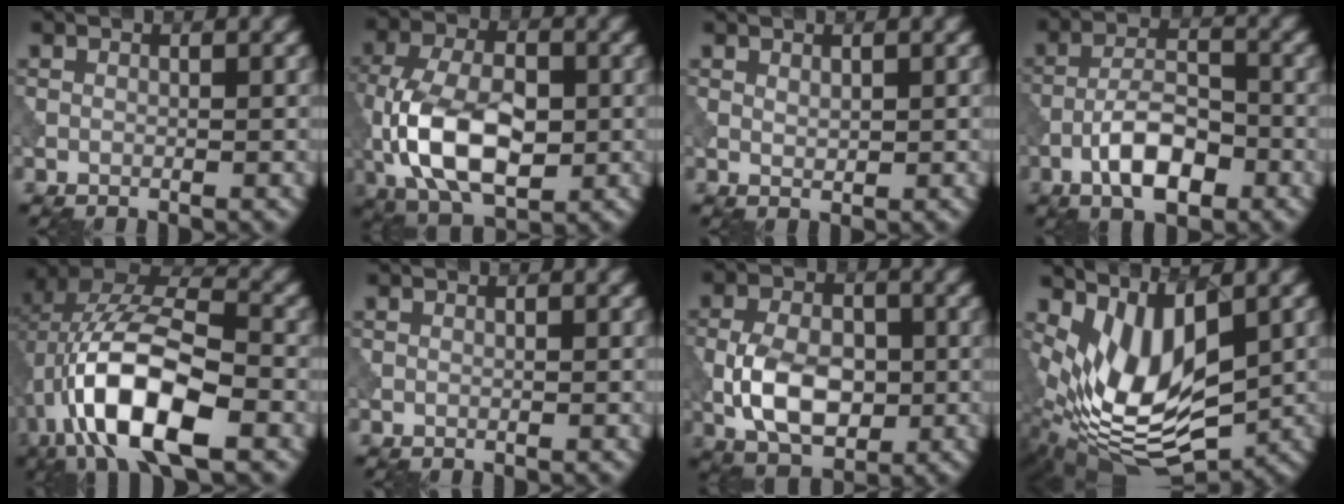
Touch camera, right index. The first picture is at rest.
{"total": 10.4, "force": [-2.1, 5.8, 8.4], "torque": [-0.172, -0.002, -0.046]}
{"total": 0.7, "force": [0.5, 0.3, 0.4], "torque": [-0.011, -0.002, 0.013]}
{"total": 5.9, "force": [-2.8, 2.4, 4.6], "torque": [-0.078, 0.008, -0.054]}
{"total": 12.6, "force": [-4.1, 5.5, 10.5], "torque": [-0.204, 0.009, -0.077]}
{"total": 0.0}
{"total": 6.6, "force": [-1.3, 4.1, 5.1], "torque": [-0.098, -0.001, -0.028]}
{"total": 10.0, "force": [0.8, 5.1, 8.5], "torque": [-0.170, -0.018, 0.018]}